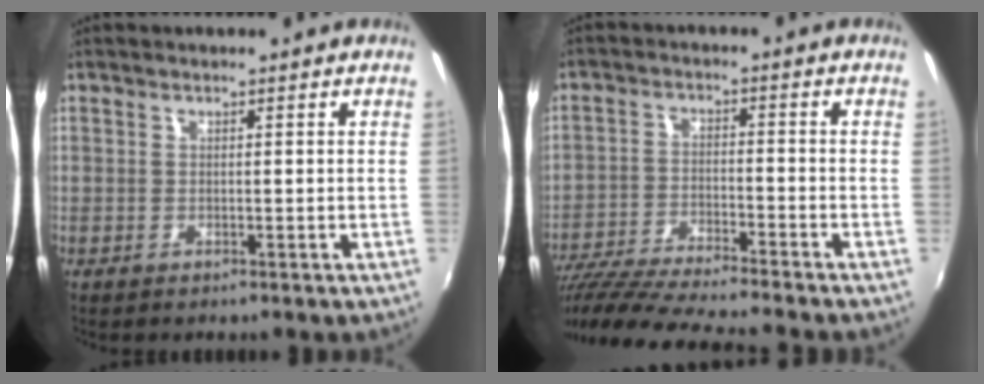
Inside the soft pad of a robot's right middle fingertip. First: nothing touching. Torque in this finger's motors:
{"motor_torque": [0.95, -1.18, 0.23, 0.11]}